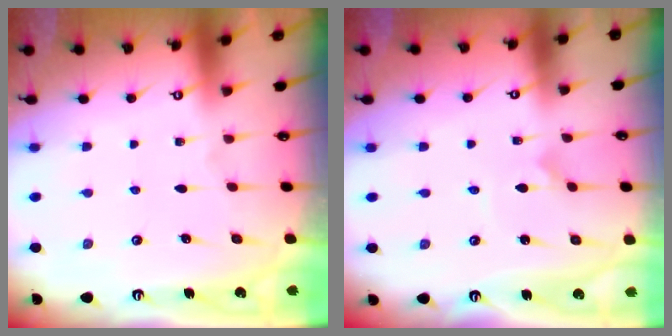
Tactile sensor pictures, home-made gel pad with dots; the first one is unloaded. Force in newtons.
{"total": 1.1, "press": 1.1, "slide": 0.0}